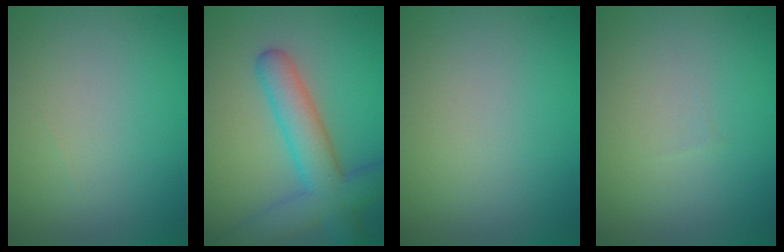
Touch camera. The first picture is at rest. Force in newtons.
{"total": 5.5, "press": 5.5, "slide": 0.3}
{"total": 0.0}
{"total": 0.0}